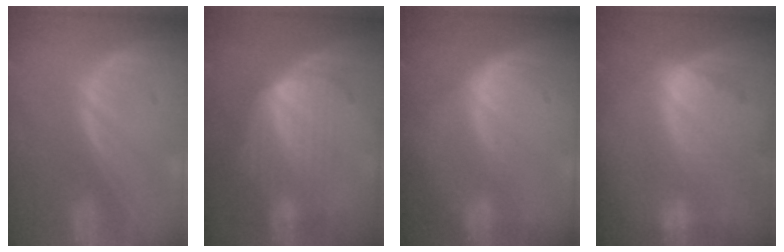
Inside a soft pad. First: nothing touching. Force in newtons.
{"total": 7.1, "press": 6.5, "slide": 2.9}
{"total": 1.6, "press": 1.6, "slide": 0.1}
{"total": 8.1, "press": 7.6, "slide": 3.0}